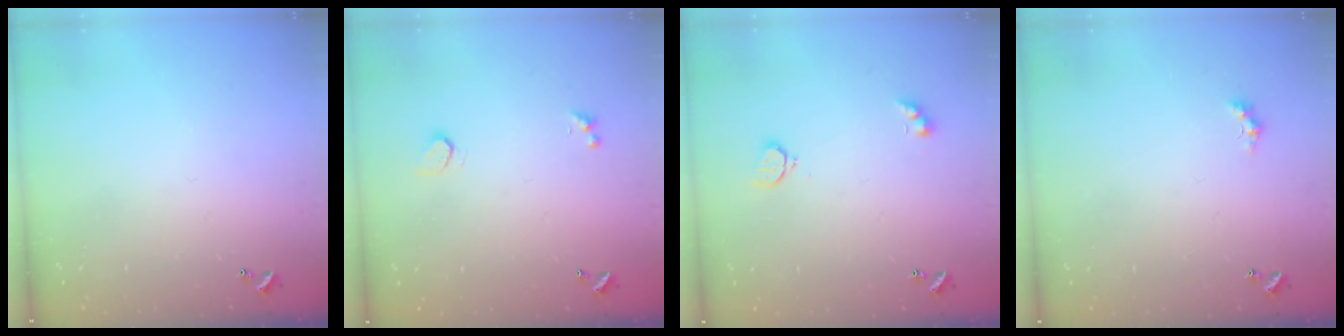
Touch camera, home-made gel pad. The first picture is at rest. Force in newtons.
{"total": 0.9, "press": 0.8, "slide": 0.4}
{"total": 3.3, "press": 3.3, "slide": 0.6}
{"total": 1.1, "press": 1.1, "slide": 0.4}